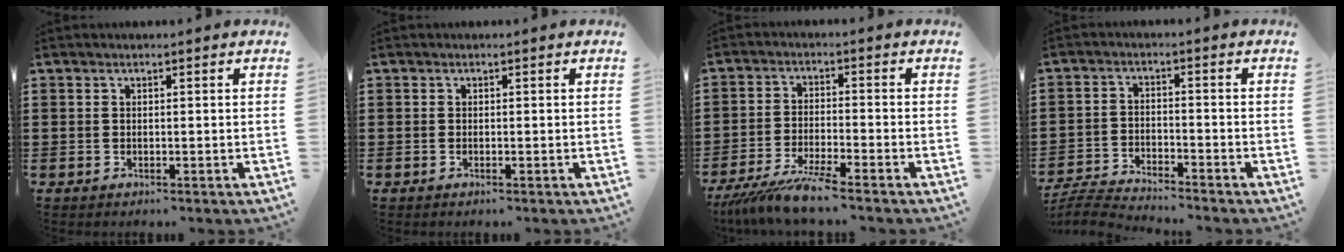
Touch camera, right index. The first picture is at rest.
{"total": 0.0}
{"total": 6.4, "force": [-5.4, -0.5, 3.3], "torque": [-0.077, -0.021, -0.104]}
{"total": 4.4, "force": [-4.4, -0.1, 0.6], "torque": [-0.026, -0.006, -0.093]}